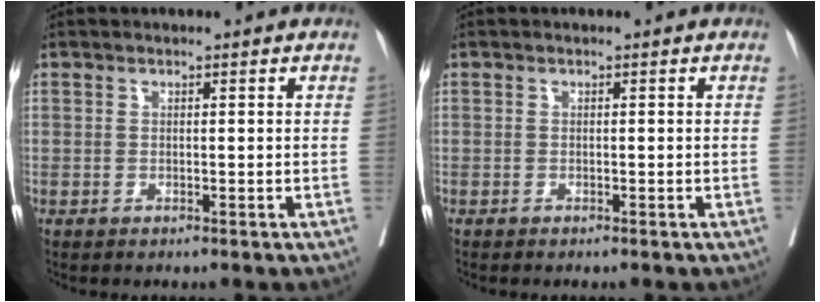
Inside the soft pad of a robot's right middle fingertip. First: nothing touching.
{"total": 0.6, "force": [-0.5, 0.1, 0.3], "torque": [-0.006, -0.002, -0.009]}